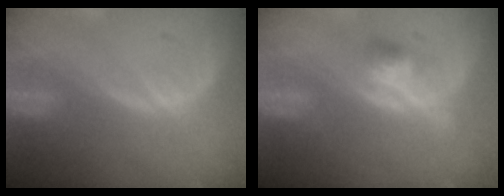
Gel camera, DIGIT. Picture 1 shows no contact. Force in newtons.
{"total": 3.6, "press": 3.4, "slide": 1.2}